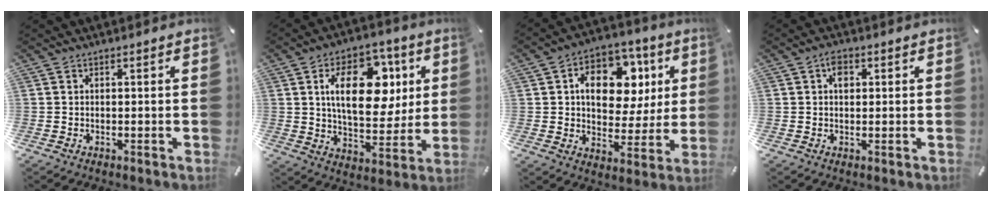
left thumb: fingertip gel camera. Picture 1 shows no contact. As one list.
[{"total": 18.1, "force": [5.3, 11.0, 13.3], "torque": [-0.204, 0.001, 0.088]}, {"total": 15.0, "force": [4.6, 10.8, 9.3], "torque": [-0.133, -0.013, 0.083]}, {"total": 2.9, "force": [0.8, 2.0, 1.9], "torque": [-0.027, 0.002, 0.009]}]